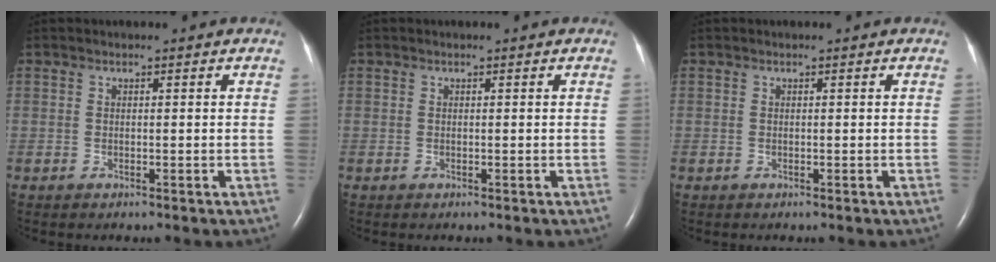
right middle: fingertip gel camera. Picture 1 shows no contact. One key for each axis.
{"total": 0.0}
{"total": 0.0}